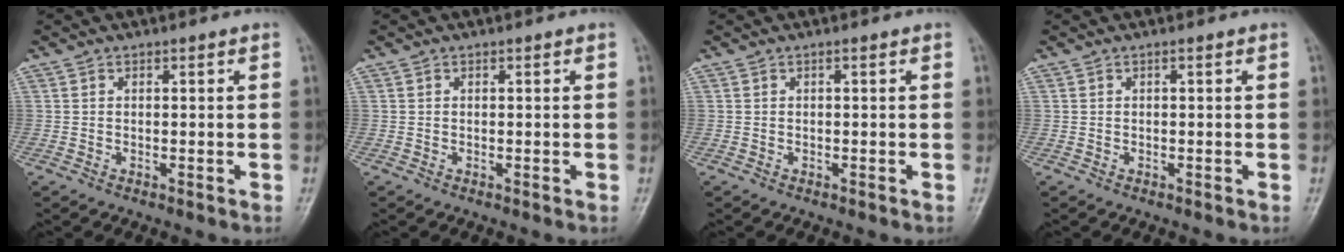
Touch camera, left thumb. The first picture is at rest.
{"total": 0.0}
{"total": 0.0}
{"total": 0.0}